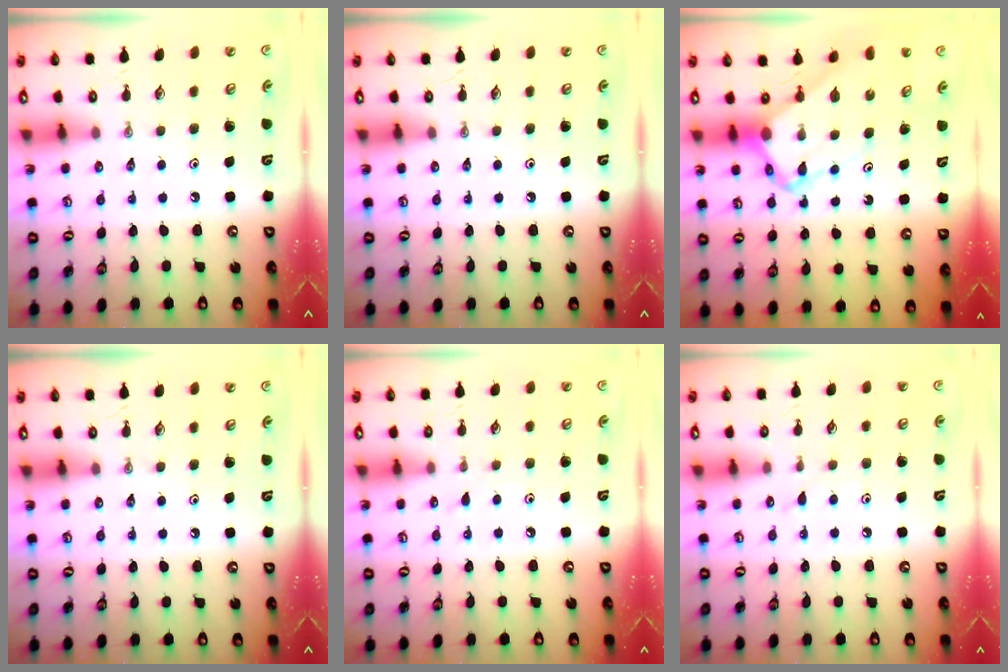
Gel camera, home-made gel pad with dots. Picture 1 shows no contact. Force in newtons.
{"total": 0.0}
{"total": 8.1, "press": 8.1, "slide": 0.6}
{"total": 0.0}
{"total": 3.6, "press": 3.6, "slide": 0.5}
{"total": 4.5, "press": 4.4, "slide": 0.6}